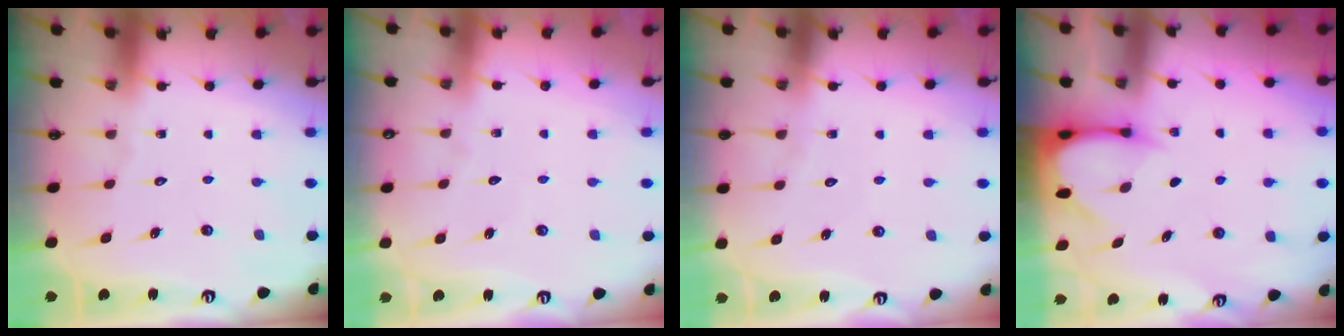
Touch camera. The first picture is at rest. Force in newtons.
{"total": 2.8, "press": 2.8, "slide": 0.2}
{"total": 3.5, "press": 3.5, "slide": 0.4}
{"total": 3.3, "press": 3.3, "slide": 0.2}